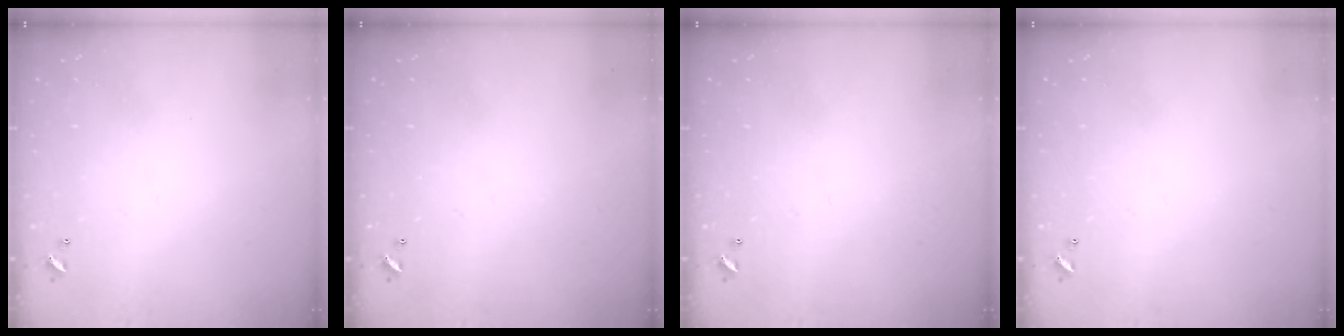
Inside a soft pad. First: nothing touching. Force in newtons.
{"total": 0.0}
{"total": 0.0}
{"total": 0.0}